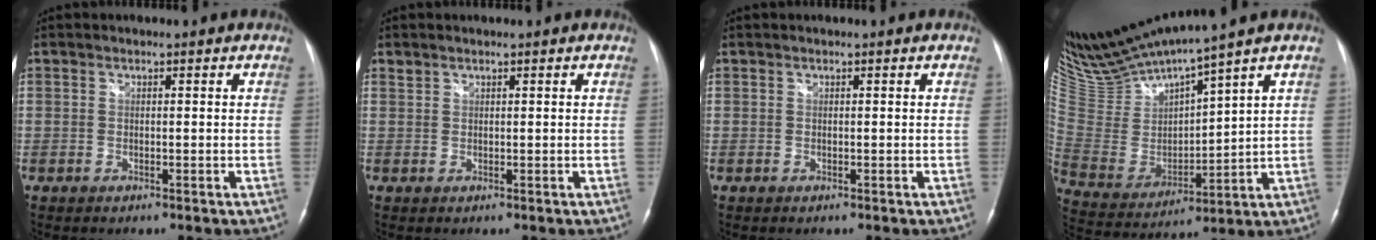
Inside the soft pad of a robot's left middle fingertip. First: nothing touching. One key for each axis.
{"total": 0.7, "fx": 0.7, "fy": 0.2, "fz": 0.0, "tx": -0.002, "ty": 0.005, "tz": 0.014}
{"total": 0.0}
{"total": 14.7, "fx": 13.5, "fy": -0.5, "fz": 5.8, "tx": -0.128, "ty": -0.017, "tz": 0.277}